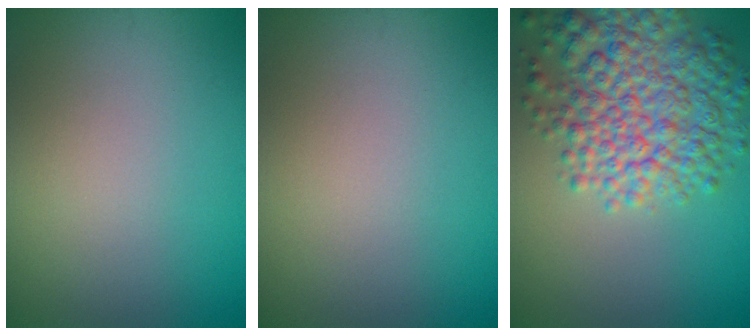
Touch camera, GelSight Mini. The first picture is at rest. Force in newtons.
{"total": 0.0}
{"total": 8.0, "press": 8.0, "slide": 0.2}